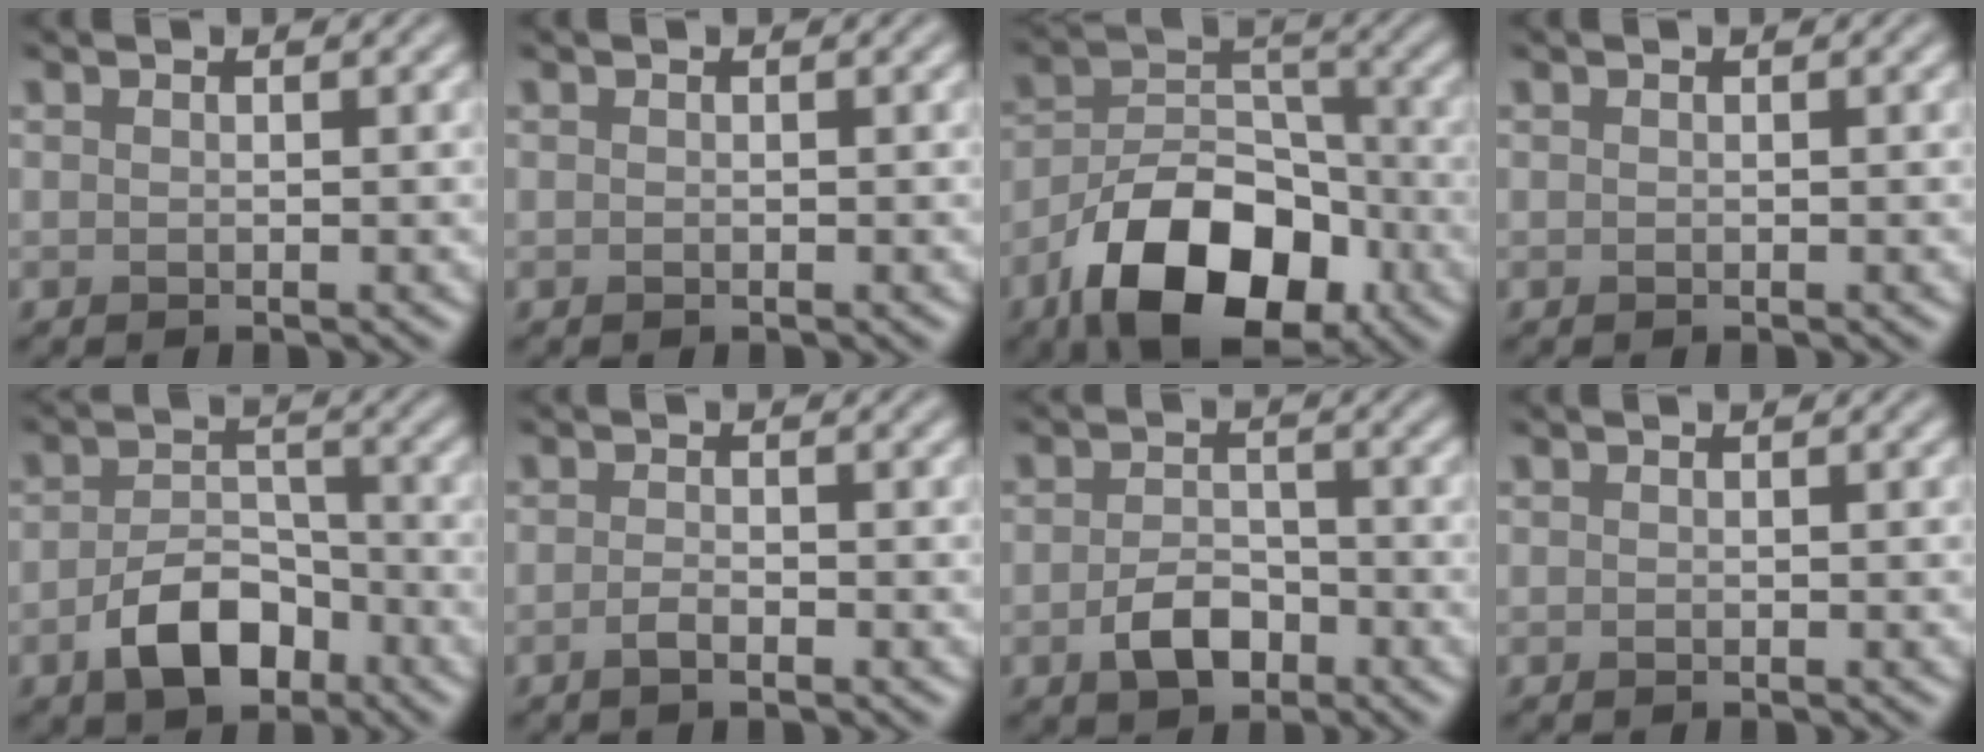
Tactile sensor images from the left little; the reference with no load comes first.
{"total": 0.0}
{"total": 11.3, "force": [-6.2, 6.2, 7.1], "torque": [-0.121, 0.000, -0.111]}
{"total": 0.0}
{"total": 5.5, "force": [-2.8, 3.2, 3.5], "torque": [-0.059, 0.002, -0.052]}
{"total": 1.4, "force": [-0.7, 0.4, 1.1], "torque": [-0.022, 0.000, -0.016]}
{"total": 3.5, "force": [-1.6, 2.1, 2.2], "torque": [-0.040, 0.002, -0.034]}
{"total": 0.0}